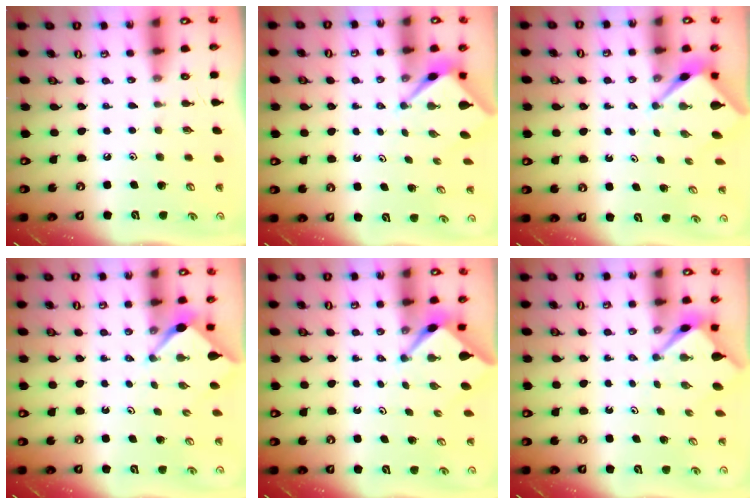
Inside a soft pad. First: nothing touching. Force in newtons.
{"total": 2.5, "press": 2.5, "slide": 0.2}
{"total": 2.6, "press": 2.6, "slide": 0.1}
{"total": 2.6, "press": 2.6, "slide": 0.3}
{"total": 2.6, "press": 2.6, "slide": 0.3}
{"total": 2.9, "press": 2.9, "slide": 0.2}